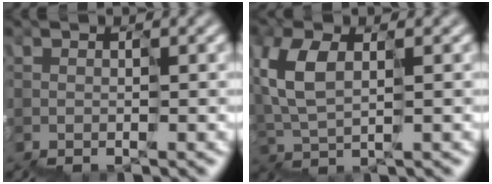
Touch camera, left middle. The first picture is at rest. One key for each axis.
{"total": 3.5, "fx": 1.4, "fy": 1.6, "fz": 2.7, "tx": -0.096, "ty": 0.020, "tz": 0.023}